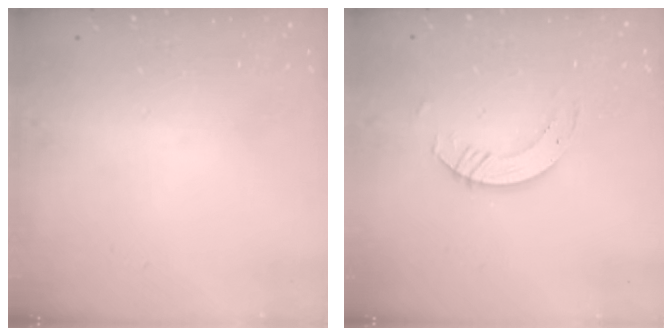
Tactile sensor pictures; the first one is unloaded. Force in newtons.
{"total": 4.3, "press": 4.2, "slide": 0.3}